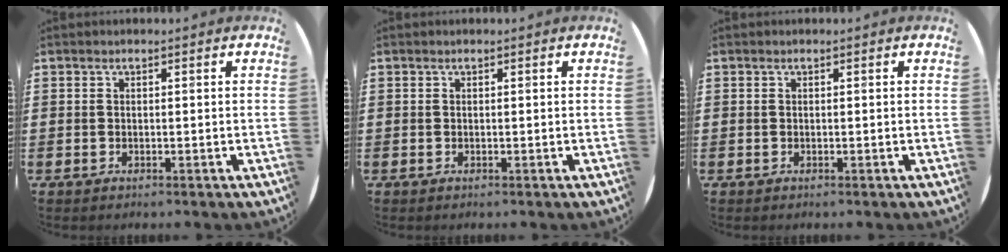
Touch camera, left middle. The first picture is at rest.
{"total": 0.0}
{"total": 0.0}